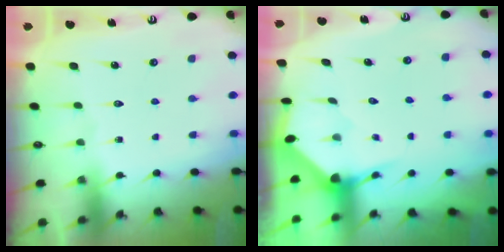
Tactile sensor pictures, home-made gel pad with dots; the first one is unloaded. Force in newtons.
{"total": 3.3, "press": 3.3, "slide": 0.3}